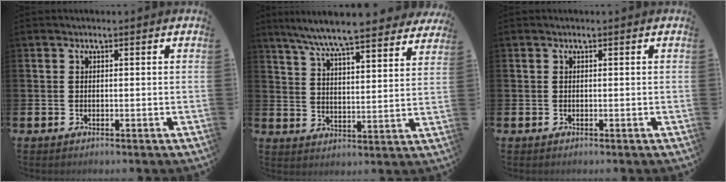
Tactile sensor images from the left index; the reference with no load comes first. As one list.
[{"total": 8.3, "force": [7.8, 0.5, 2.8], "torque": [-0.076, -0.052, 0.135]}, {"total": 0.0}]